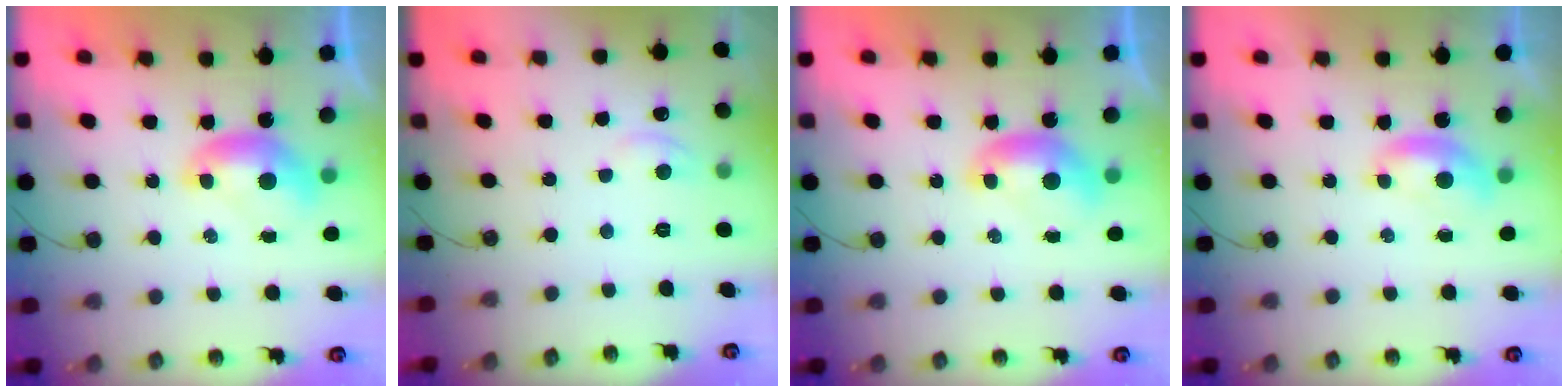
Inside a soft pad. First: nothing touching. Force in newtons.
{"total": 1.4, "press": 1.3, "slide": 0.7}
{"total": 0.0}
{"total": 0.0}